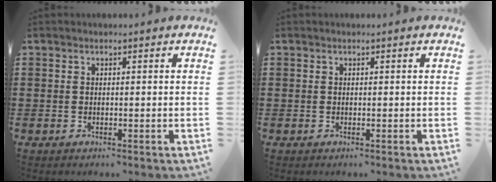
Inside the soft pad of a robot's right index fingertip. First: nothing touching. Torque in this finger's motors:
{"motor_torque": [-0.06, 0.05, 0.00, 0.00]}